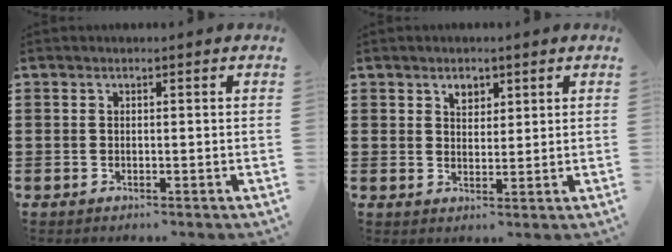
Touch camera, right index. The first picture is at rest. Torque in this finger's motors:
{"motor_torque": [0.10, -0.08, 0.00, 0.02]}